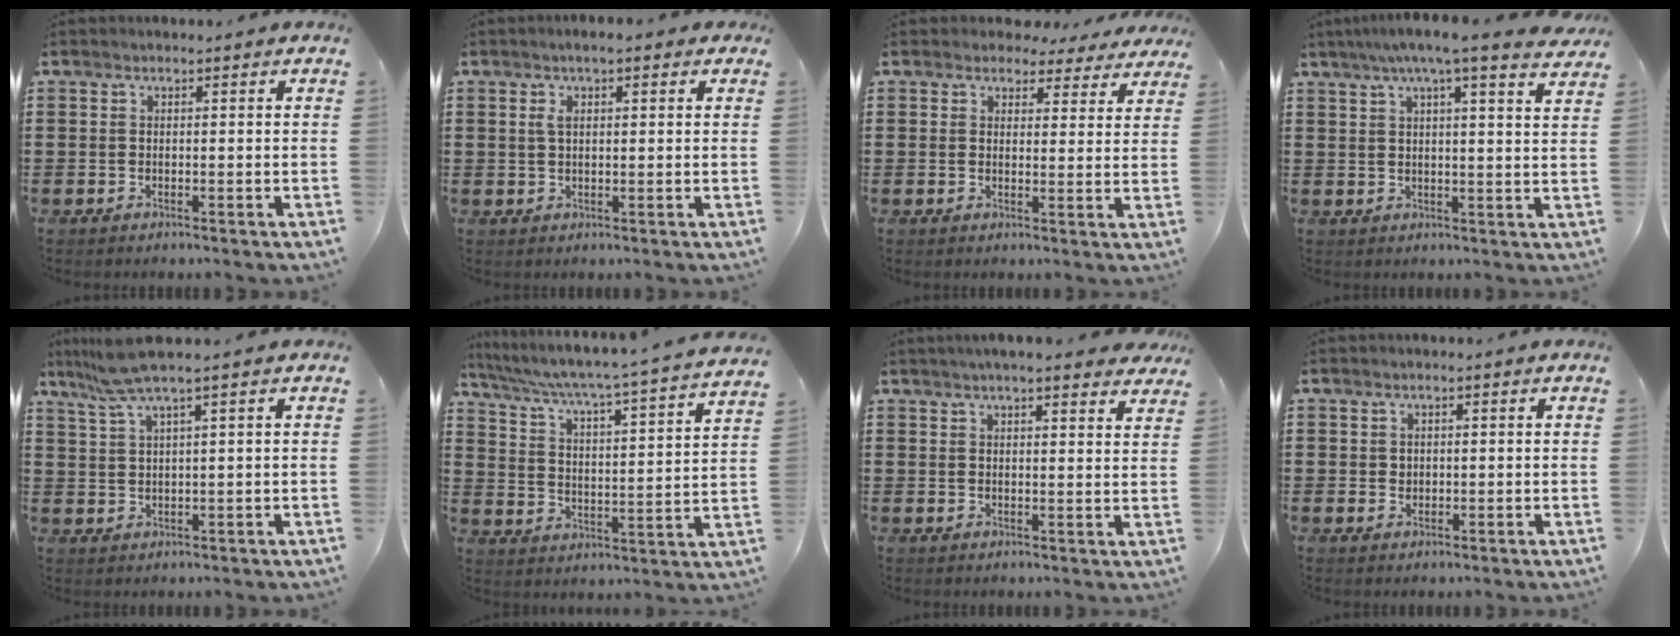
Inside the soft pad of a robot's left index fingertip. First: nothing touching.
{"total": 2.9, "force": [1.1, 1.0, 2.5], "torque": [-0.052, 0.009, 0.017]}
{"total": 3.8, "force": [3.4, 1.5, 0.9], "torque": [-0.022, -0.005, 0.061]}
{"total": 6.0, "force": [4.6, -0.3, 3.9], "torque": [-0.091, -0.014, 0.075]}
{"total": 5.3, "force": [3.4, 0.0, 4.1], "torque": [-0.090, 0.002, 0.062]}
{"total": 4.2, "force": [3.5, -0.8, 2.1], "torque": [-0.062, -0.045, 0.045]}
{"total": 4.2, "force": [3.8, 0.1, 1.8], "torque": [-0.047, -0.002, 0.069]}
{"total": 1.0, "force": [0.4, 0.9, 0.3], "torque": [-0.008, 0.006, 0.008]}